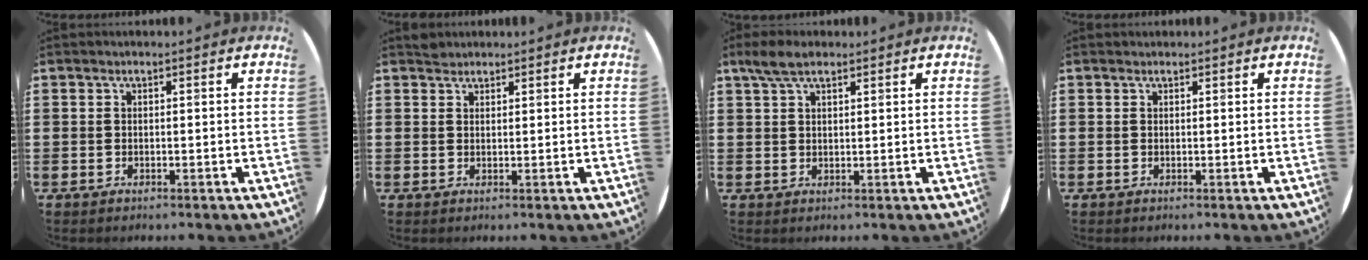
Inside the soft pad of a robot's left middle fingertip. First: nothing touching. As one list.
[{"total": 1.2, "force": [1.2, 0.4, -0.2], "torque": [0.011, -0.001, 0.021]}, {"total": 3.8, "force": [2.8, 1.6, 2.0], "torque": [-0.036, 0.005, 0.050]}, {"total": 0.0}]